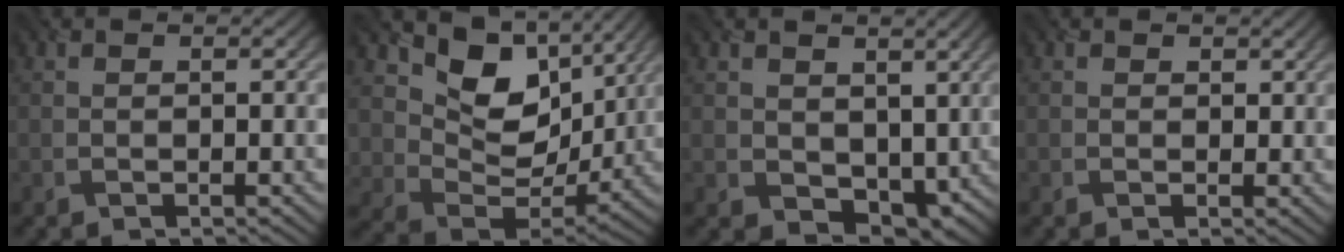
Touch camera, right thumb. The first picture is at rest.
{"total": 11.5, "force": [5.2, 8.7, 5.5], "torque": [-0.108, -0.016, 0.098]}
{"total": 4.4, "force": [0.8, 3.8, 2.1], "torque": [-0.056, -0.022, 0.018]}
{"total": 0.8, "force": [0.3, 0.3, -0.7], "torque": [0.010, -0.004, 0.007]}